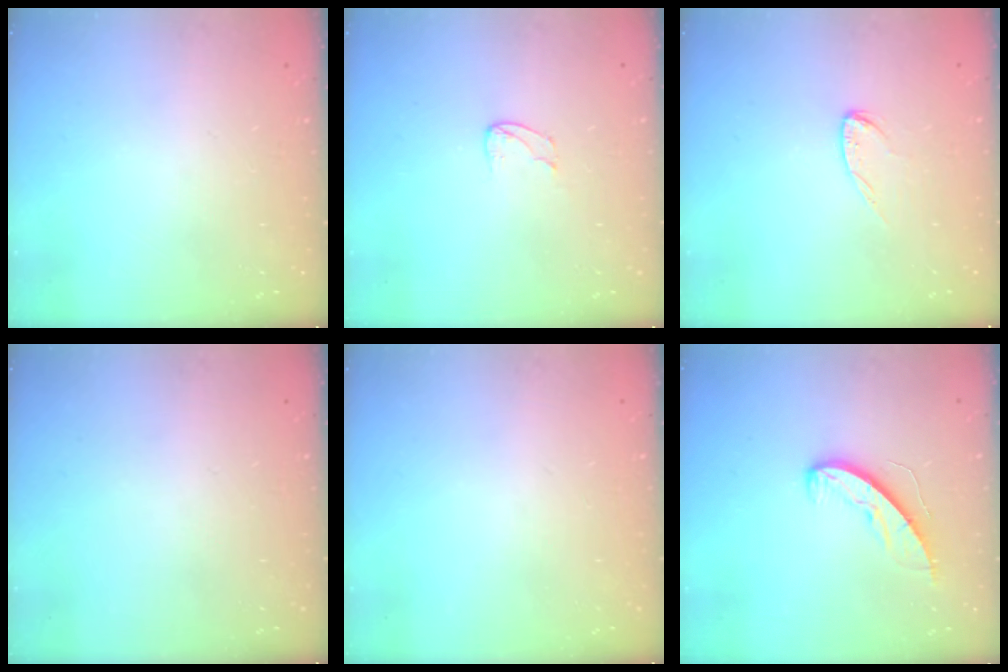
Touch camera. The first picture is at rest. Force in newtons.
{"total": 4.1, "press": 4.1, "slide": 0.4}
{"total": 6.1, "press": 6.1, "slide": 0.4}
{"total": 0.0}
{"total": 0.0}
{"total": 8.2, "press": 8.2, "slide": 0.4}